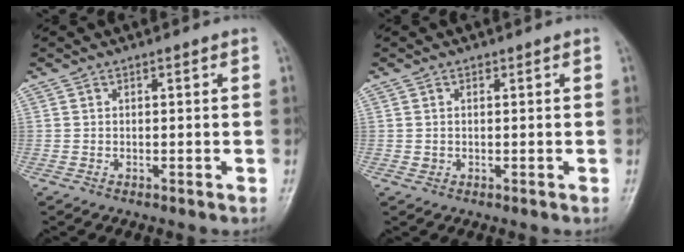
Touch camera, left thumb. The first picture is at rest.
{"total": 1.0, "force": [0.2, 1.0, 0.3], "torque": [0.000, 0.000, 0.003]}